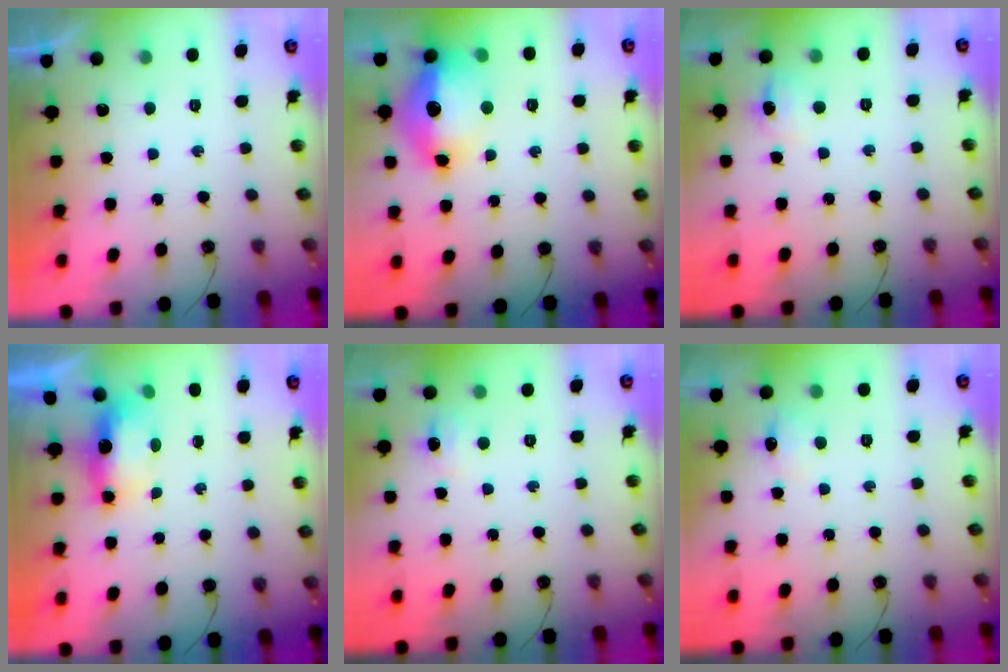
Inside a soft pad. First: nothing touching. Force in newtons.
{"total": 20.9, "press": 18.1, "slide": 10.6}
{"total": 6.4, "press": 6.4, "slide": 0.4}
{"total": 6.6, "press": 6.6, "slide": 0.7}
{"total": 4.8, "press": 4.7, "slide": 0.7}
{"total": 6.4, "press": 6.2, "slide": 1.7}